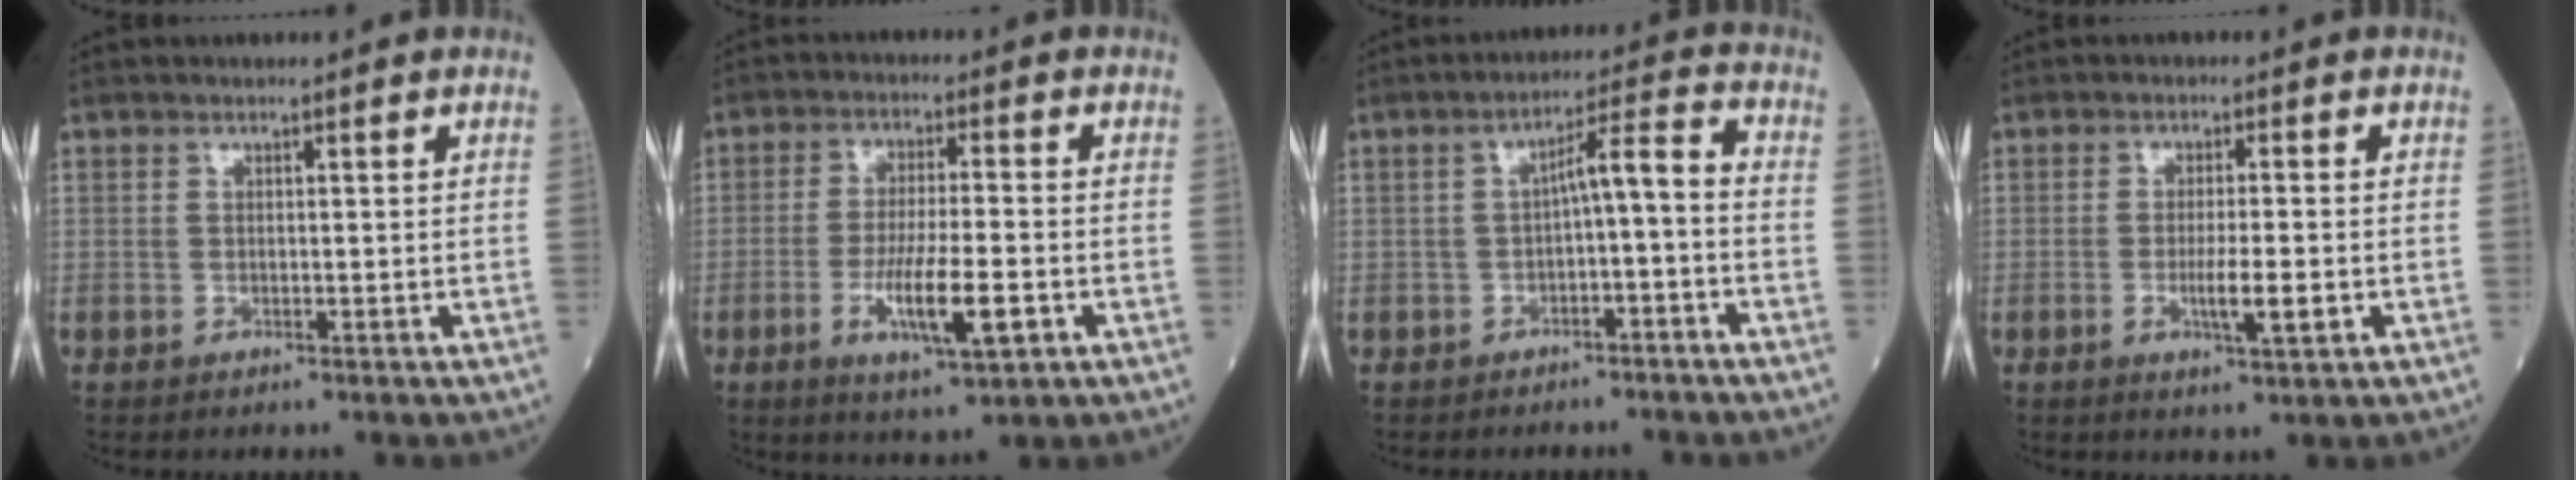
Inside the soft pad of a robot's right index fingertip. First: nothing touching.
{"total": 9.3, "force": [-3.0, 1.4, 8.7], "torque": [-0.156, -0.011, -0.048]}
{"total": 5.3, "force": [-1.4, 0.9, 5.0], "torque": [-0.076, 0.027, -0.021]}
{"total": 6.8, "force": [-1.8, 0.6, 6.5], "torque": [-0.112, -0.010, -0.027]}